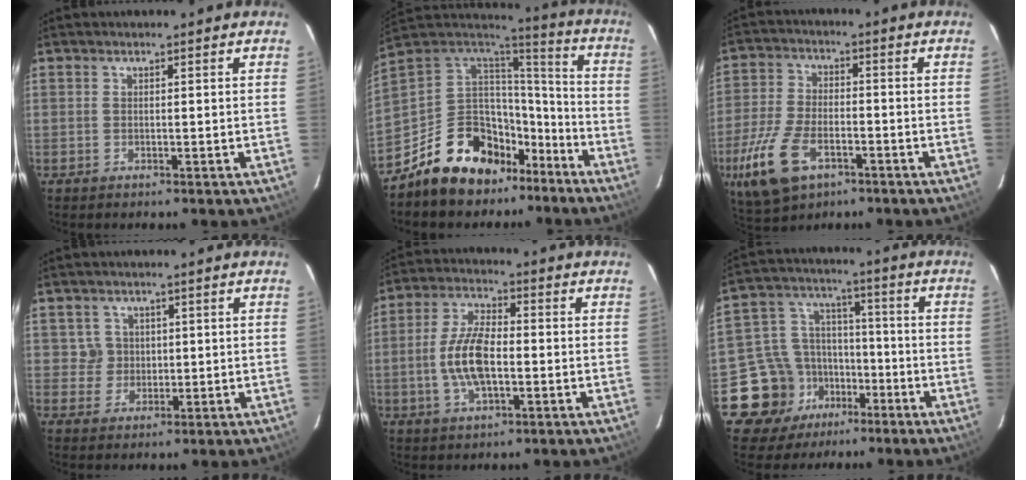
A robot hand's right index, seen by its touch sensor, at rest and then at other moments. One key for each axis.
{"total": 20.6, "fx": -13.1, "fy": 12.3, "fz": 10.1, "tx": -0.219, "ty": 0.024, "tz": -0.196}
{"total": 14.5, "fx": -7.0, "fy": 7.8, "fz": 10.0, "tx": -0.236, "ty": -0.020, "tz": -0.129}
{"total": 3.4, "fx": 0.8, "fy": 3.4, "fz": 0.0, "tx": 0.009, "ty": 0.014, "tz": 0.013}
{"total": 9.8, "fx": -1.7, "fy": 4.2, "fz": 8.6, "tx": -0.178, "ty": 0.007, "tz": -0.033}
{"total": 12.3, "fx": -6.8, "fy": 9.9, "fz": 2.9, "tx": -0.083, "ty": 0.045, "tz": -0.105}